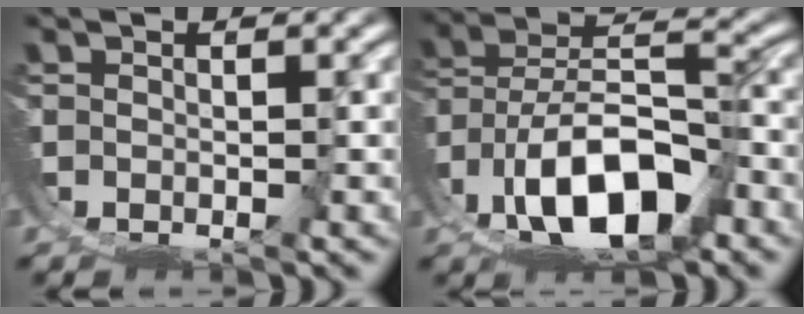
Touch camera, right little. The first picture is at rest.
{"total": 10.2, "force": [0.4, 6.1, 8.2], "torque": [-0.146, -0.024, 0.021]}